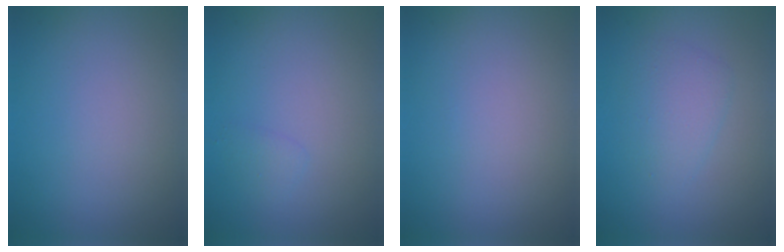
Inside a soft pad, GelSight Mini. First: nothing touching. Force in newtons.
{"total": 0.8, "press": 0.8, "slide": 0.0}
{"total": 0.0}
{"total": 2.4, "press": 2.4, "slide": 0.0}